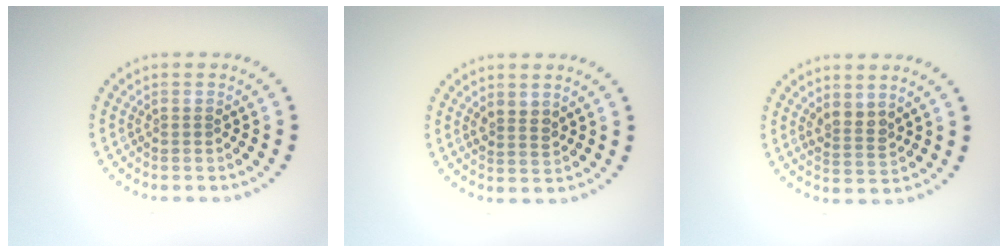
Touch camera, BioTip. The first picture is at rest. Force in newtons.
{"total": 1.5, "press": 1.3, "slide": 0.7}
{"total": 2.1, "press": 1.7, "slide": 1.2}